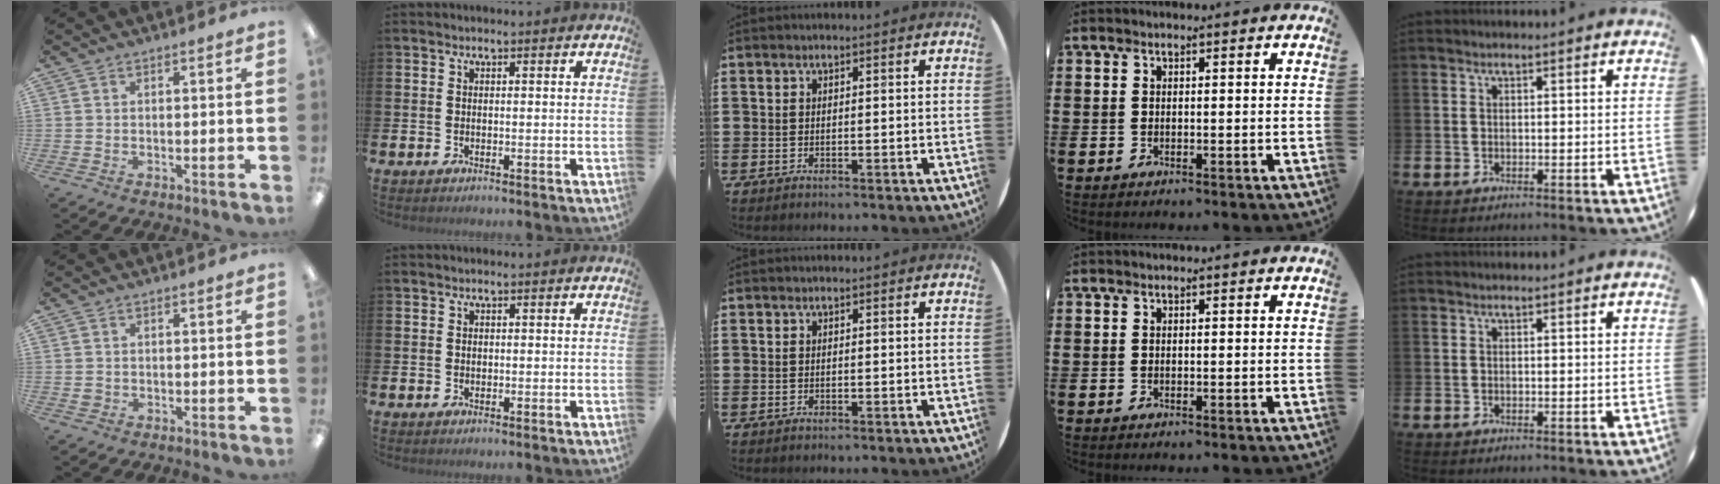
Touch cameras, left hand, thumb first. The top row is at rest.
{"thumb": {"total": 1.0, "force": [0.2, 0.9, 0.5], "torque": [-0.010, 0.007, 0.001]}, "index": {"total": 0.6, "force": [0.1, 0.5, 0.3], "torque": [-0.006, 0.004, 0.001]}}